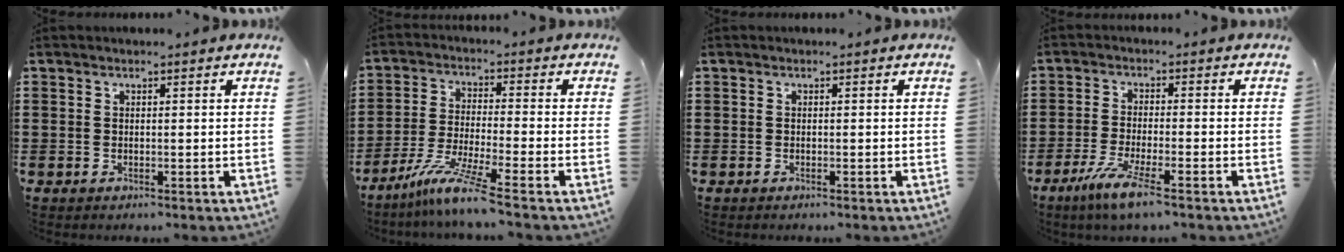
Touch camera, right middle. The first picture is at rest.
{"total": 7.7, "force": [-5.7, -0.1, 5.1], "torque": [-0.109, -0.016, -0.113]}
{"total": 0.0}
{"total": 5.5, "force": [-3.6, 0.2, 4.1], "torque": [-0.092, -0.014, -0.070]}